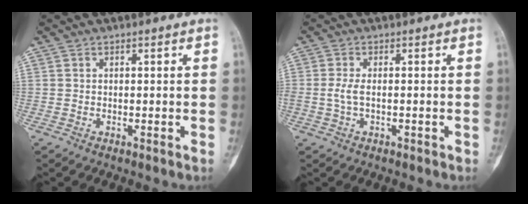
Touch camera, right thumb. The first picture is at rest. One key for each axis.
{"total": 2.8, "fx": -0.4, "fy": 1.5, "fz": 2.3, "tx": -0.054, "ty": 0.002, "tz": -0.012}